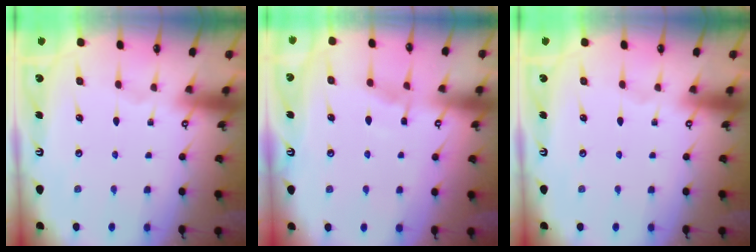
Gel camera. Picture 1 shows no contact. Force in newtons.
{"total": 5.3, "press": 5.3, "slide": 0.6}
{"total": 0.0}